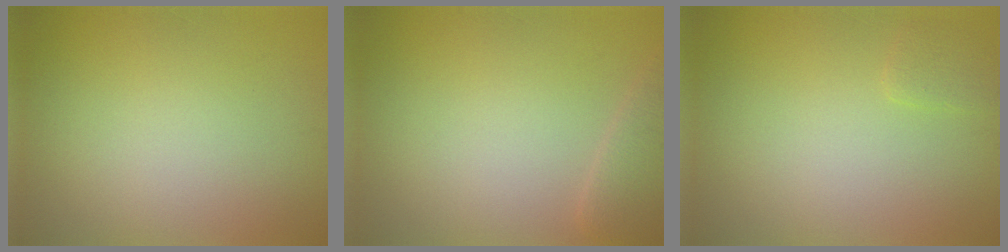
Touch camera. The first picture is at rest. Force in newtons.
{"total": 2.4, "press": 2.4, "slide": 0.0}
{"total": 1.0, "press": 1.0, "slide": 0.1}